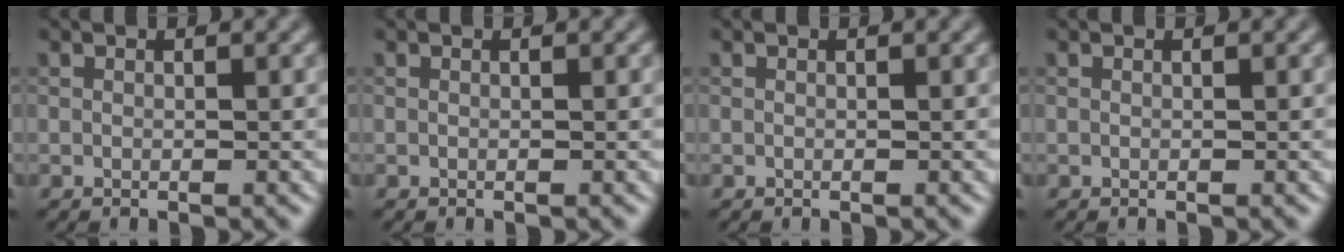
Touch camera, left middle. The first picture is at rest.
{"total": 0.0}
{"total": 0.0}
{"total": 0.0}